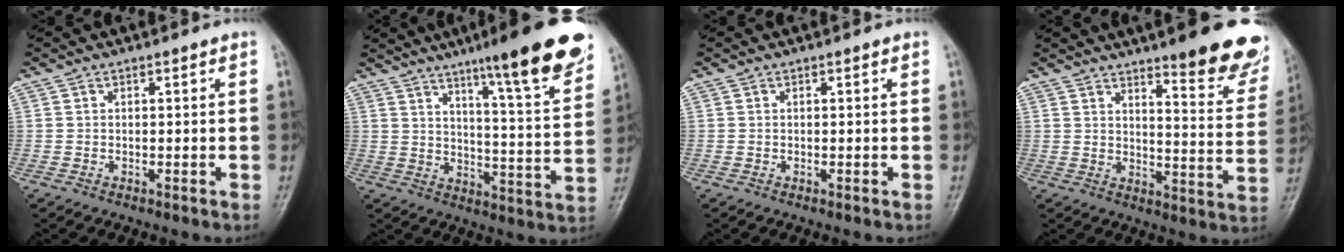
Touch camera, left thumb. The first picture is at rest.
{"total": 18.2, "force": [12.0, 1.8, 13.6], "torque": [-0.171, -0.063, 0.172]}
{"total": 0.0}
{"total": 16.6, "force": [11.9, 3.4, 11.0], "torque": [-0.098, -0.079, 0.151]}